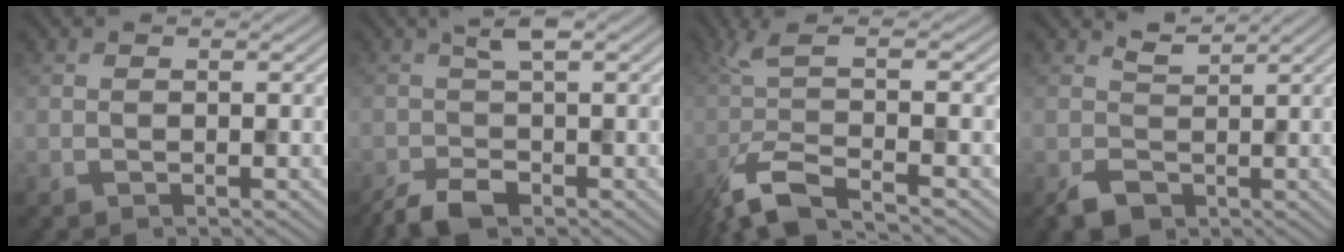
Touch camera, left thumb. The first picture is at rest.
{"total": 4.0, "force": [-1.7, 1.3, 3.4], "torque": [-0.074, 0.000, -0.037]}
{"total": 8.7, "force": [-3.0, 2.3, 7.8], "torque": [-0.147, -0.006, -0.072]}
{"total": 2.5, "force": [0.4, 1.9, 1.7], "torque": [-0.036, -0.008, 0.012]}